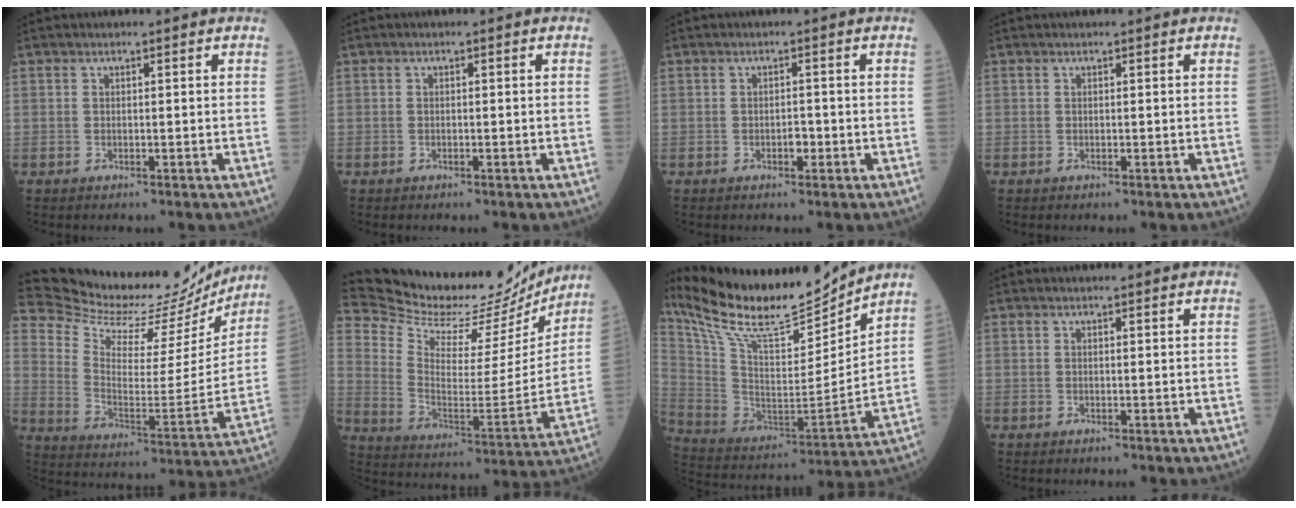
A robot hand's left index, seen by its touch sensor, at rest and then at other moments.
{"total": 0.0}
{"total": 1.2, "force": [-0.7, 0.6, 0.8], "torque": [-0.007, 0.000, -0.014]}
{"total": 0.0}
{"total": 24.6, "force": [23.0, 5.8, 6.4], "torque": [-0.111, -0.054, 0.319]}
{"total": 25.8, "force": [23.7, 6.1, 8.1], "torque": [-0.141, -0.045, 0.335]}
{"total": 20.6, "force": [18.7, 2.5, 8.4], "torque": [-0.176, -0.023, 0.324]}
{"total": 1.8, "force": [1.7, 0.2, 0.3], "torque": [-0.010, 0.009, 0.019]}